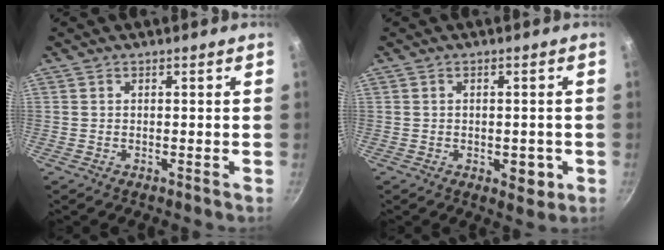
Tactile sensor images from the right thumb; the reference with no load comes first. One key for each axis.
{"total": 4.2, "fx": -1.1, "fy": 2.3, "fz": 3.3, "tx": -0.026, "ty": 0.004, "tz": -0.010}